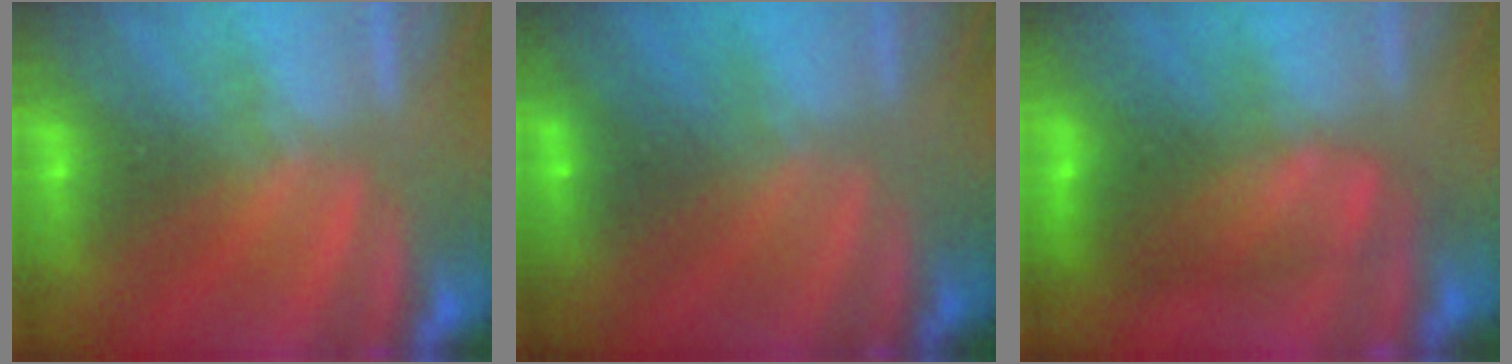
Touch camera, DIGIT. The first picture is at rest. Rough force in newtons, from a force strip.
{"total": 1.6}
{"total": 8.5}